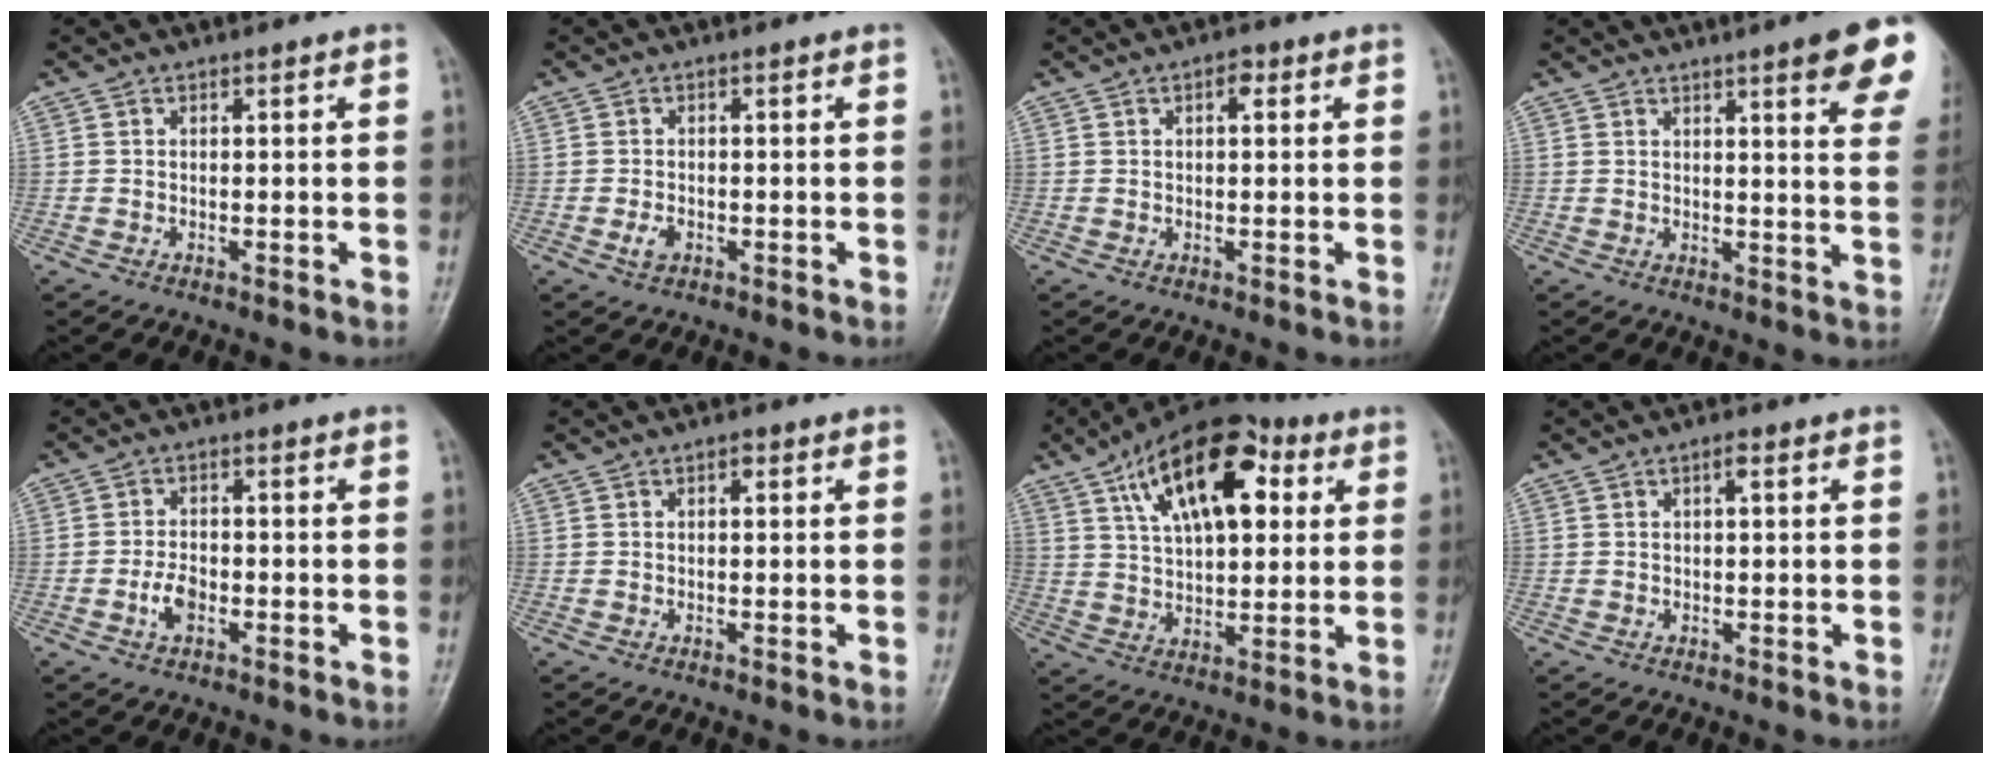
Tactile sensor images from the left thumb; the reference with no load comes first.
{"total": 2.2, "force": [-0.9, 1.4, 1.4], "torque": [-0.024, 0.004, -0.016]}
{"total": 2.4, "force": [0.9, 1.2, 1.8], "torque": [-0.022, 0.002, 0.009]}
{"total": 12.4, "force": [7.2, 2.1, 9.8], "torque": [-0.097, -0.027, 0.077]}
{"total": 3.9, "force": [-1.4, 2.3, 2.8], "torque": [-0.050, 0.010, -0.027]}
{"total": 1.5, "force": [0.5, 0.8, 1.1], "torque": [-0.014, 0.002, 0.005]}
{"total": 19.8, "force": [7.6, 10.0, 15.4], "torque": [-0.220, -0.002, 0.118]}
{"total": 1.8, "force": [0.7, 0.7, 1.6], "torque": [-0.026, 0.002, 0.007]}